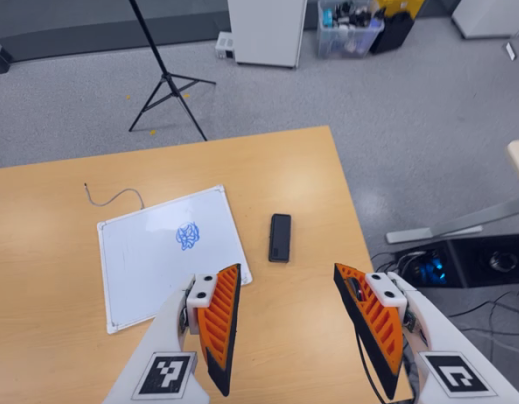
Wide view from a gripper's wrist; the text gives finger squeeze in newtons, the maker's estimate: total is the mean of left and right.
{"total": 0.0}